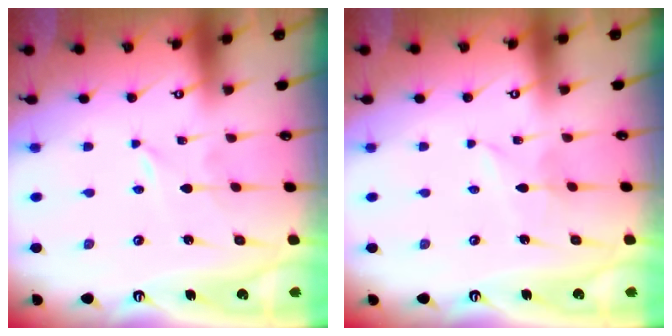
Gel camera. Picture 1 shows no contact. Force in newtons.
{"total": 2.6, "press": 2.6, "slide": 0.4}